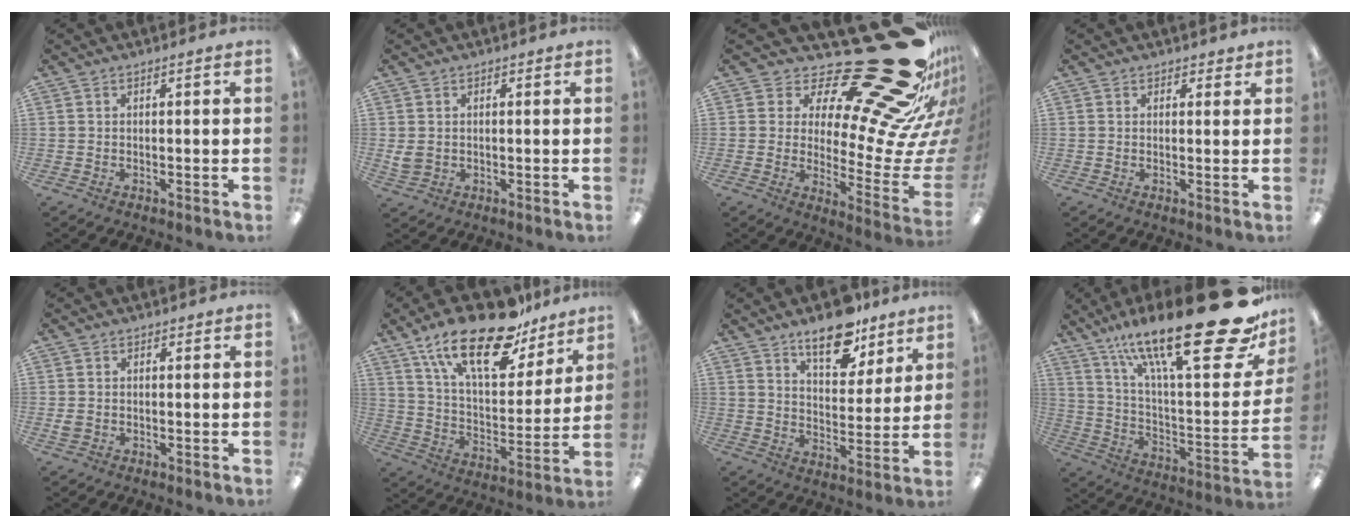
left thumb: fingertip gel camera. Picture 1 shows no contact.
{"total": 3.5, "force": [0.7, 3.1, 1.5], "torque": [-0.022, 0.004, 0.015]}
{"total": 31.3, "force": [21.0, 8.1, 21.8], "torque": [-0.255, -0.187, 0.364]}
{"total": 1.4, "force": [1.1, 0.9, 0.2], "torque": [0.004, -0.003, 0.019]}
{"total": 2.0, "force": [-0.1, 1.8, 0.8], "torque": [-0.006, 0.002, -0.004]}
{"total": 22.9, "force": [15.8, 9.0, 13.9], "torque": [-0.231, -0.091, 0.269]}
{"total": 12.3, "force": [9.4, 5.3, 5.8], "torque": [-0.070, -0.054, 0.163]}
{"total": 30.6, "force": [18.8, 7.7, 22.8], "torque": [-0.341, -0.121, 0.306]}